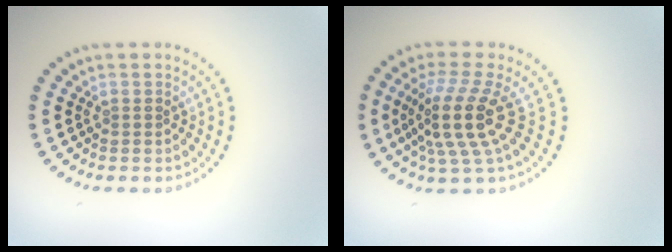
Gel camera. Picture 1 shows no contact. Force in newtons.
{"total": 4.9, "press": 3.5, "slide": 3.4}